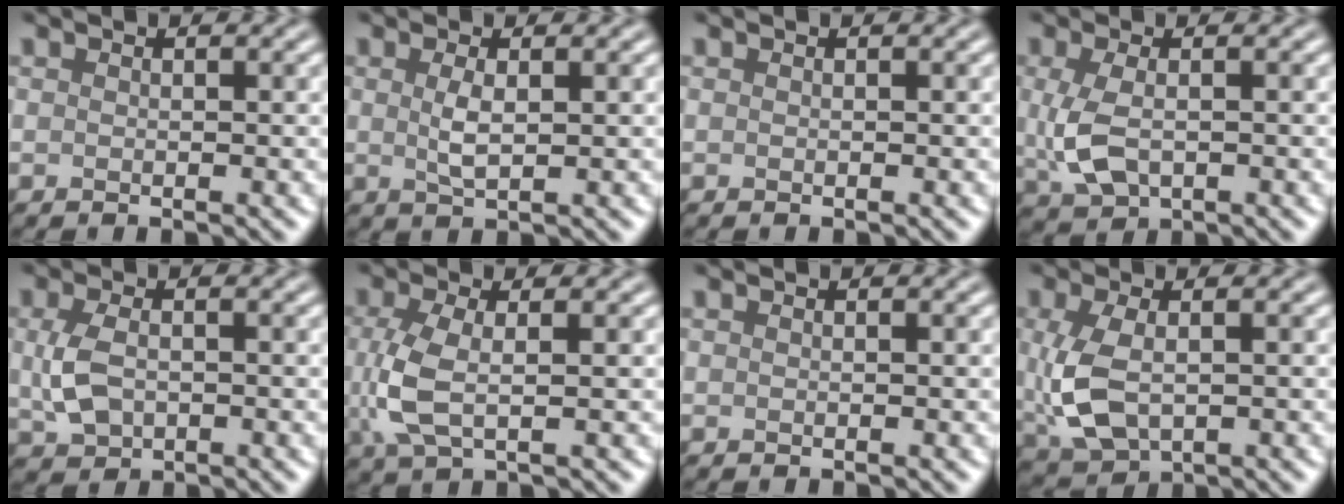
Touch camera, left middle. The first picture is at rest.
{"total": 1.9, "force": [0.4, 0.6, 1.8], "torque": [-0.040, -0.001, 0.009]}
{"total": 0.0}
{"total": 3.7, "force": [0.0, 2.1, 3.1], "torque": [-0.078, -0.002, 0.003]}
{"total": 3.6, "force": [0.0, 2.4, 2.7], "torque": [-0.066, -0.001, 0.002]}
{"total": 4.2, "force": [0.1, 1.8, 3.8], "torque": [-0.097, -0.003, 0.000]}
{"total": 0.0}
{"total": 5.5, "force": [0.0, 3.2, 4.5], "torque": [-0.113, -0.007, 0.006]}